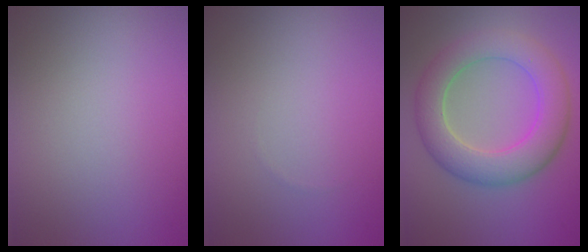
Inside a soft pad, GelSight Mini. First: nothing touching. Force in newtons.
{"total": 0.0}
{"total": 6.7, "press": 6.7, "slide": 0.1}